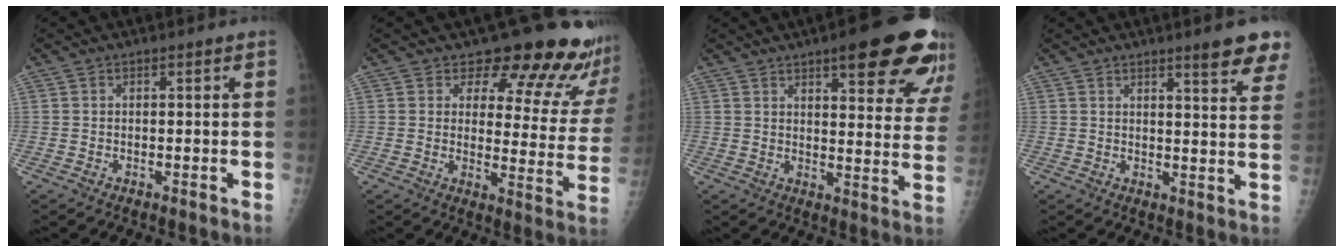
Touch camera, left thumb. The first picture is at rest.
{"total": 16.9, "force": [15.2, 5.3, 5.1], "torque": [-0.007, -0.131, 0.161]}
{"total": 20.1, "force": [12.3, 5.2, 15.0], "torque": [-0.161, -0.044, 0.149]}
{"total": 8.7, "force": [6.1, 1.0, 6.1], "torque": [-0.059, -0.030, 0.069]}